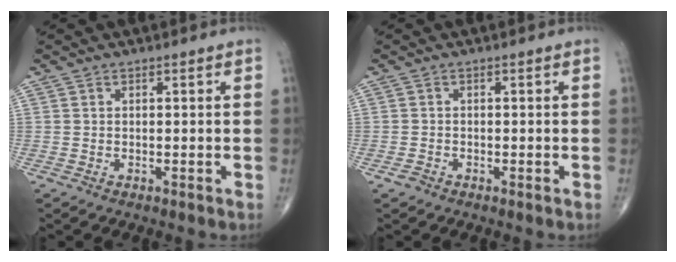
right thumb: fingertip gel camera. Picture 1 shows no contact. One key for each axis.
{"total": 1.1, "fx": -0.7, "fy": 0.7, "fz": 0.3, "tx": -0.005, "ty": 0.001, "tz": -0.017}